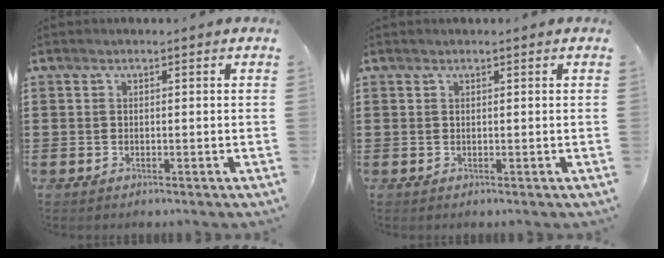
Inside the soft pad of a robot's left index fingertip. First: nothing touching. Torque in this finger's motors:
{"motor_torque": [-0.52, 0.35, -0.05, -0.03]}